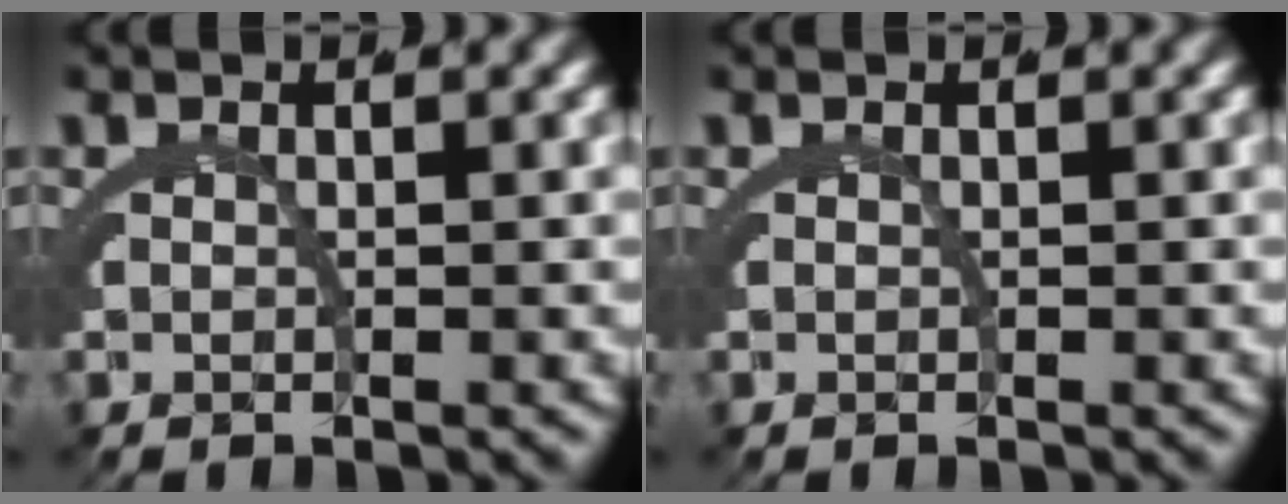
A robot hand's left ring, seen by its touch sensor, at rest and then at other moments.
{"total": 0.0}